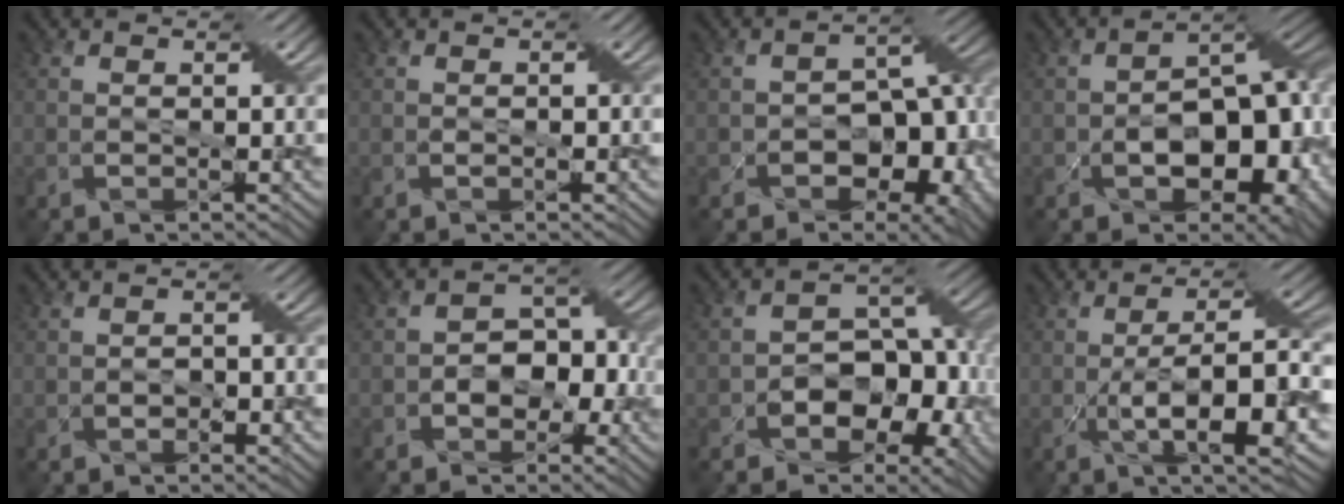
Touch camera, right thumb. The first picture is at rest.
{"total": 0.8, "force": [-0.3, 0.3, 0.6], "torque": [-0.010, 0.003, -0.003]}
{"total": 11.4, "force": [-3.9, 7.3, 7.9], "torque": [-0.103, -0.026, -0.061]}
{"total": 15.0, "force": [-3.8, 9.1, 11.3], "torque": [-0.138, -0.026, -0.038]}
{"total": 2.3, "force": [-0.9, 1.4, 1.6], "torque": [-0.024, 0.002, -0.011]}
{"total": 6.0, "force": [-1.7, 4.2, 4.0], "torque": [-0.043, 0.010, -0.033]}
{"total": 10.2, "force": [-3.5, 6.6, 6.9], "torque": [-0.088, -0.006, -0.061]}
{"total": 10.9, "force": [-2.7, 2.8, 10.2], "torque": [-0.168, 0.005, -0.041]}